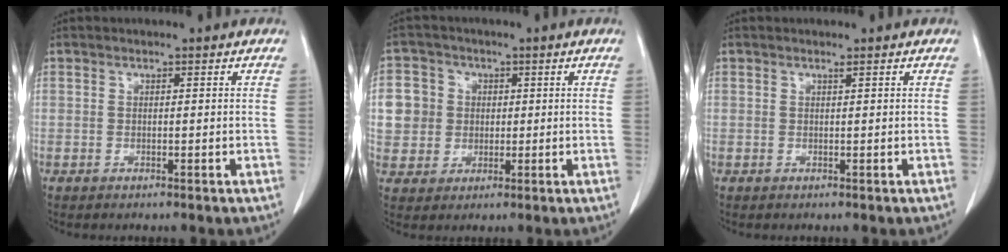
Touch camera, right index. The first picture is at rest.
{"total": 8.9, "force": [1.3, 8.3, 2.9], "torque": [-0.081, 0.023, 0.032]}
{"total": 0.0}